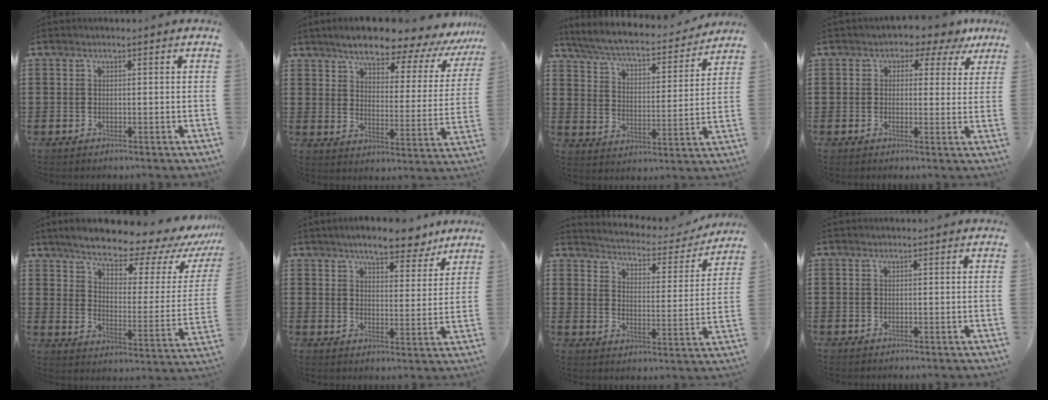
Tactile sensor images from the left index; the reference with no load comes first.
{"total": 8.5, "force": [7.5, 1.7, 3.8], "torque": [-0.084, -0.048, 0.124]}
{"total": 5.3, "force": [4.9, 0.3, 2.0], "torque": [-0.064, -0.036, 0.078]}
{"total": 2.2, "force": [1.0, 1.7, 1.0], "torque": [-0.018, -0.004, 0.009]}
{"total": 9.8, "force": [8.5, 2.0, 4.5], "torque": [-0.094, -0.061, 0.139]}
{"total": 6.6, "force": [5.8, 1.8, 2.6], "torque": [-0.054, -0.019, 0.102]}
{"total": 3.2, "force": [3.2, 0.4, 0.4], "torque": [-0.030, -0.029, 0.045]}
{"total": 0.0}